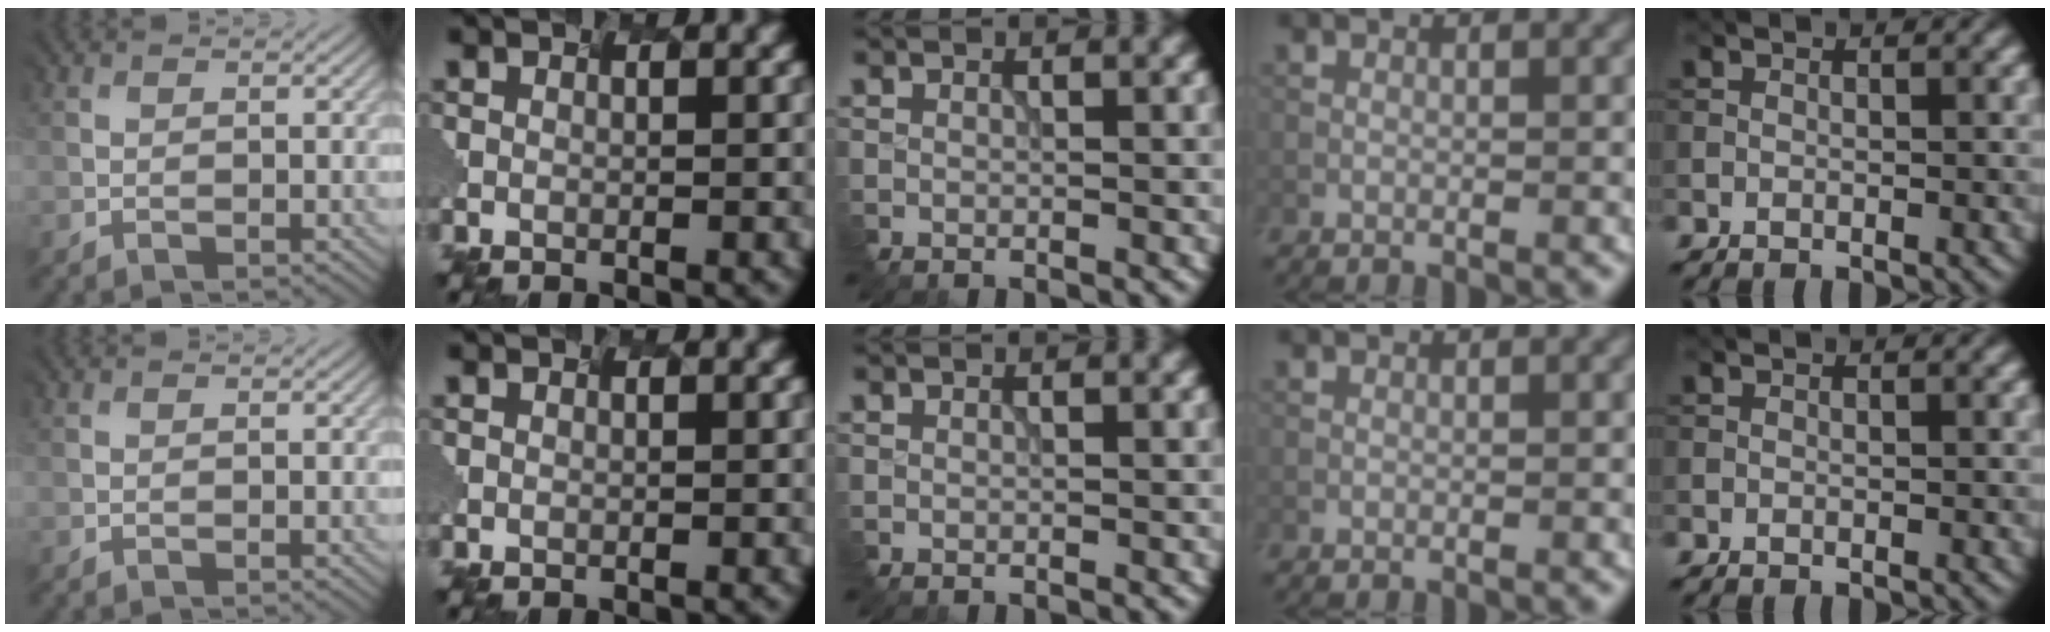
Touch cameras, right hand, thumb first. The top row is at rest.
{}